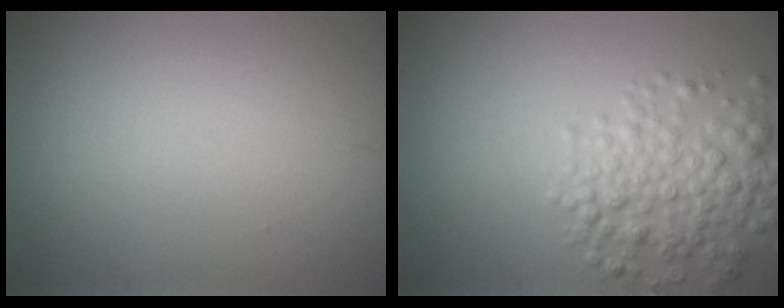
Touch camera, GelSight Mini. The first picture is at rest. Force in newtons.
{"total": 4.9, "press": 4.9, "slide": 0.2}